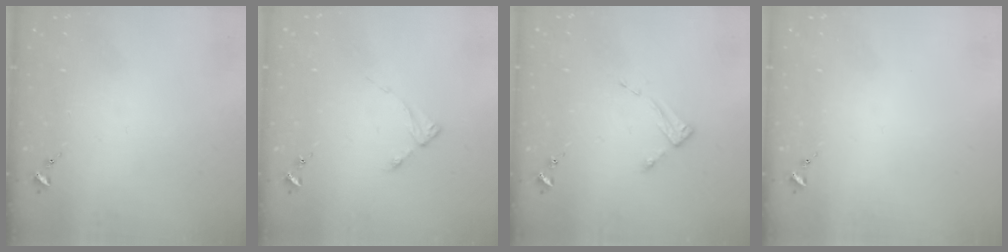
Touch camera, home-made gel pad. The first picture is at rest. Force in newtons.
{"total": 2.7, "press": 2.7, "slide": 0.4}
{"total": 2.6, "press": 2.6, "slide": 0.4}
{"total": 0.0}